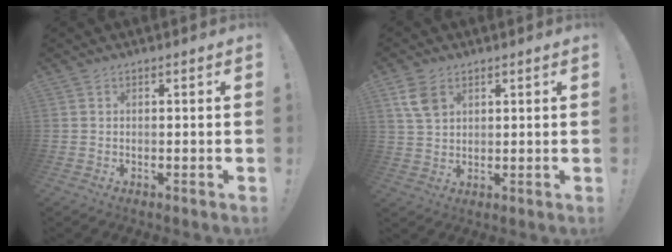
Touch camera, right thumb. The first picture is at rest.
{"total": 6.9, "force": [3.2, 4.6, 4.0], "torque": [-0.067, -0.010, 0.061]}